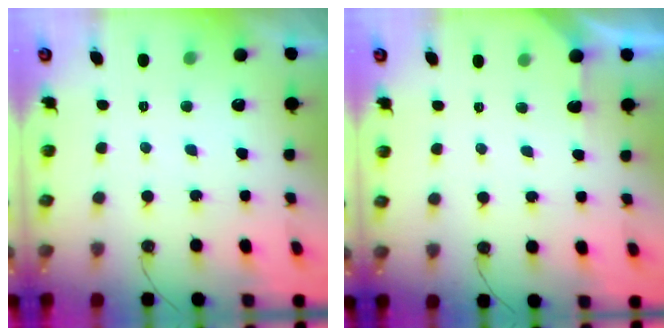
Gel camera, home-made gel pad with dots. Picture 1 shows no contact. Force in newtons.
{"total": 3.6, "press": 3.6, "slide": 0.3}